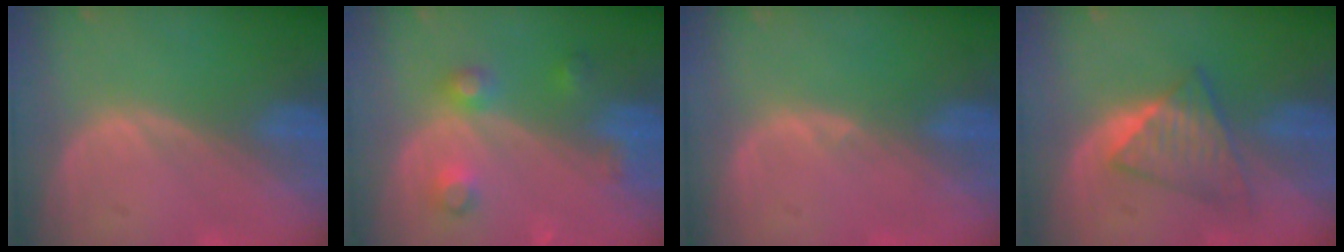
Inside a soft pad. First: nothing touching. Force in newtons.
{"total": 4.5, "press": 4.5, "slide": 0.1}
{"total": 0.6, "press": 0.5, "slide": 0.3}
{"total": 6.0, "press": 5.6, "slide": 1.9}